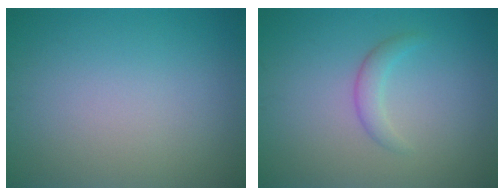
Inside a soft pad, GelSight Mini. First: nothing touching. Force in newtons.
{"total": 1.7, "press": 1.7, "slide": 0.2}